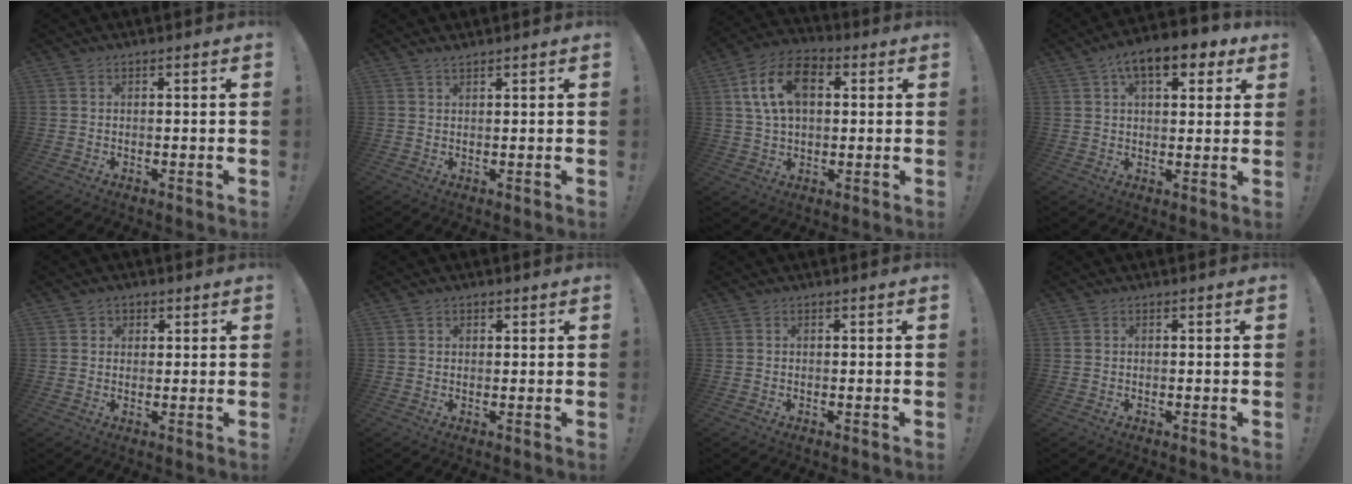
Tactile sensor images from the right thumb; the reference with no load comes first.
{"total": 1.5, "force": [1.4, 0.2, 0.5], "torque": [-0.009, -0.004, 0.026]}
{"total": 14.4, "force": [3.9, 9.4, 10.2], "torque": [-0.177, 0.007, 0.075]}
{"total": 11.3, "force": [5.9, 5.4, 8.0], "torque": [-0.114, -0.018, 0.098]}
{"total": 2.2, "force": [0.9, 2.0, 0.4], "torque": [-0.002, -0.002, 0.015]}
{"total": 1.2, "force": [0.7, 0.9, 0.2], "torque": [-0.002, 0.000, 0.012]}
{"total": 0.0}
{"total": 0.0}